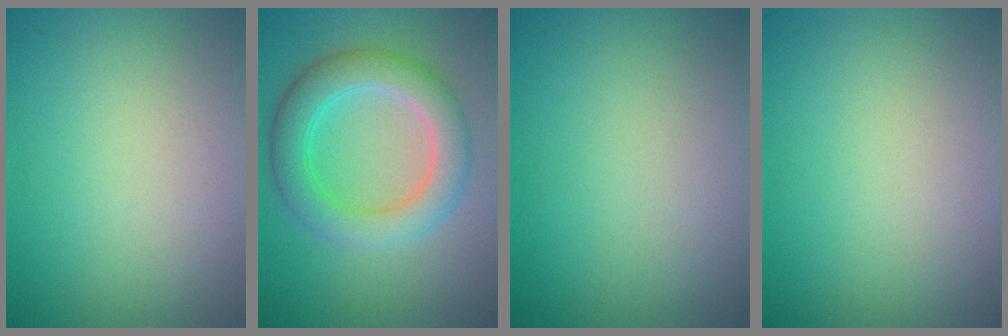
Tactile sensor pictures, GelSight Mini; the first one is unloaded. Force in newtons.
{"total": 5.5, "press": 5.5, "slide": 0.1}
{"total": 0.0}
{"total": 0.0}